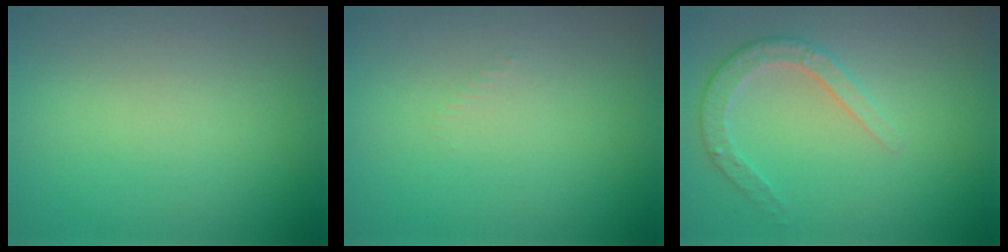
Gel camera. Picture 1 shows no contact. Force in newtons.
{"total": 0.5, "press": 0.5, "slide": 0.2}
{"total": 2.6, "press": 2.5, "slide": 0.8}